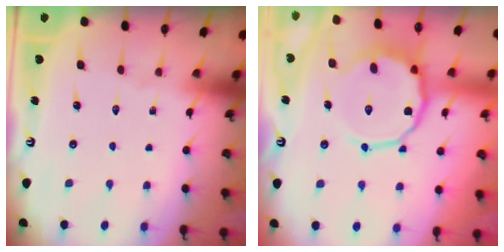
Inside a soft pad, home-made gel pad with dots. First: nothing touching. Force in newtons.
{"total": 10.9, "press": 10.7, "slide": 2.3}